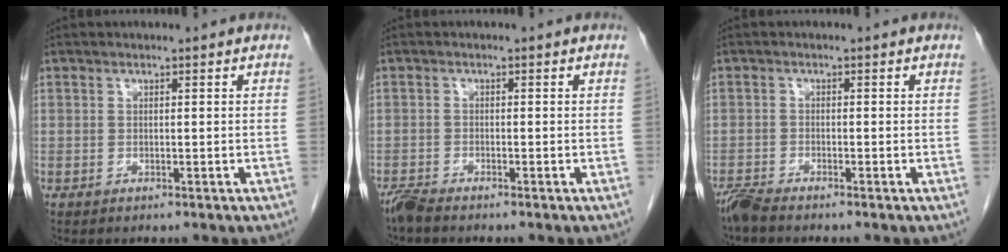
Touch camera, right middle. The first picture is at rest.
{"total": 2.0, "force": [-1.9, 0.0, 0.7], "torque": [-0.020, -0.008, -0.040]}
{"total": 2.4, "force": [-2.3, -0.1, 0.8], "torque": [-0.023, -0.011, -0.048]}